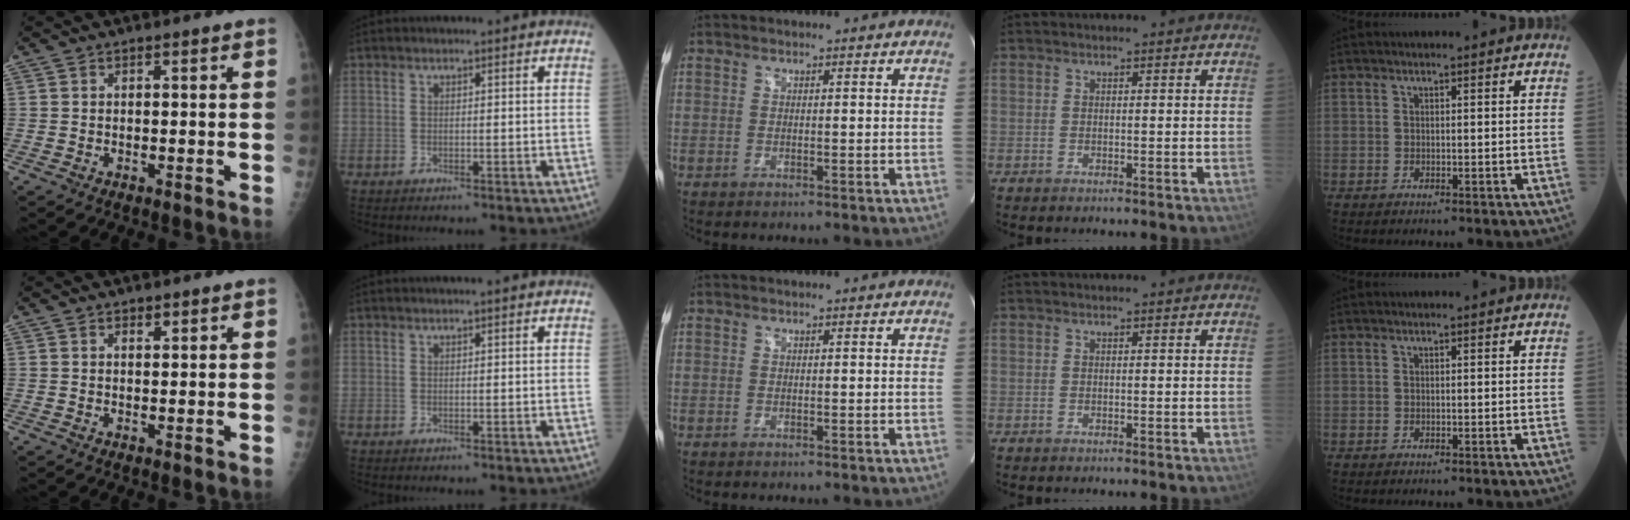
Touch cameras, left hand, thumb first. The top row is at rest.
{"thumb": {"total": 0.8, "force": [0.6, 0.4, 0.4], "torque": [0.003, -0.004, 0.009]}, "index": {"total": 1.3, "force": [1.0, -0.1, 0.8], "torque": [-0.009, 0.009, 0.017]}}